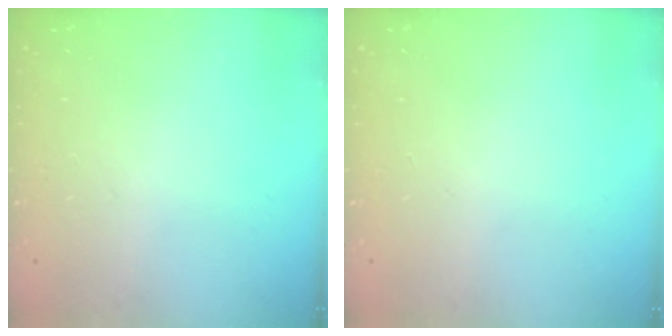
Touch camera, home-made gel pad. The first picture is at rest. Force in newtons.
{"total": 0.0}